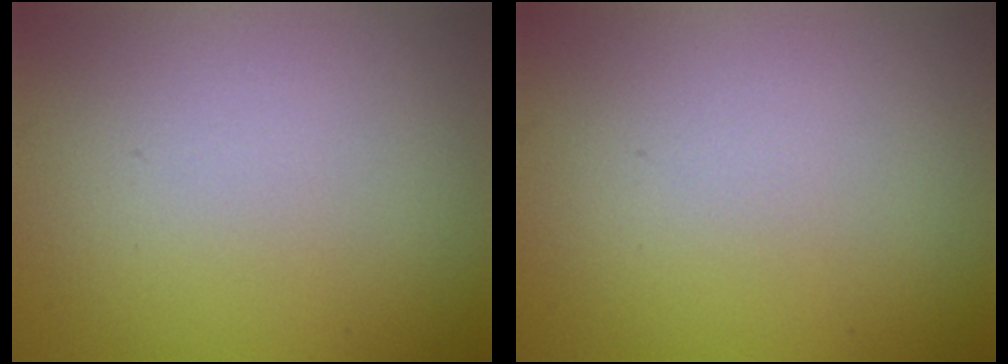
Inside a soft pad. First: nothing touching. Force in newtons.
{"total": 0.0}